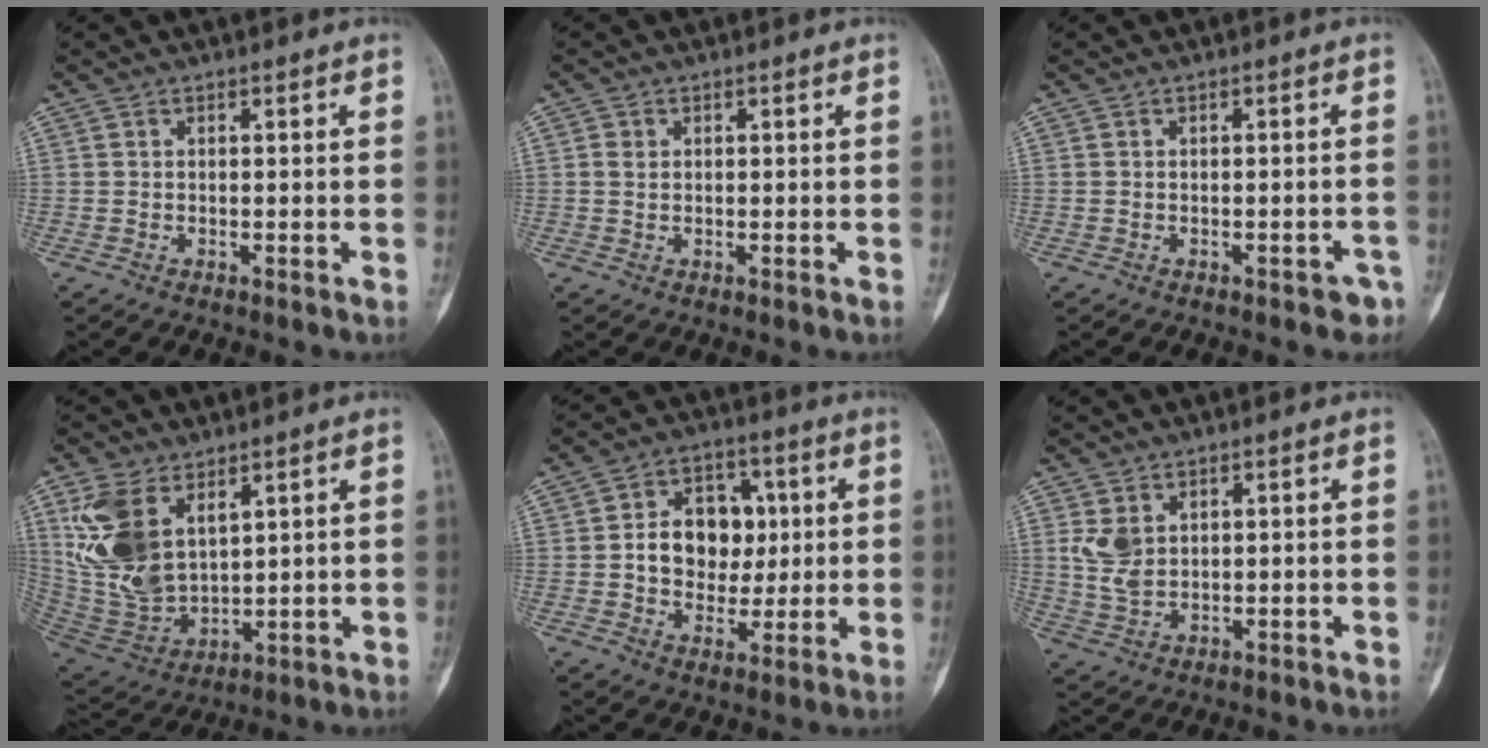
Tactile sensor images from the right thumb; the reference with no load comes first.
{"total": 1.6, "force": [0.3, 1.3, 0.9], "torque": [-0.016, 0.000, 0.008]}
{"total": 3.1, "force": [-2.1, 1.5, 1.7], "torque": [-0.007, 0.016, -0.022]}
{"total": 14.9, "force": [6.5, 8.7, 10.2], "torque": [-0.201, -0.027, 0.149]}
{"total": 12.0, "force": [1.1, 9.3, 7.5], "torque": [-0.067, 0.011, 0.020]}
{"total": 5.4, "force": [1.8, 3.7, 3.5], "torque": [-0.062, -0.008, 0.047]}